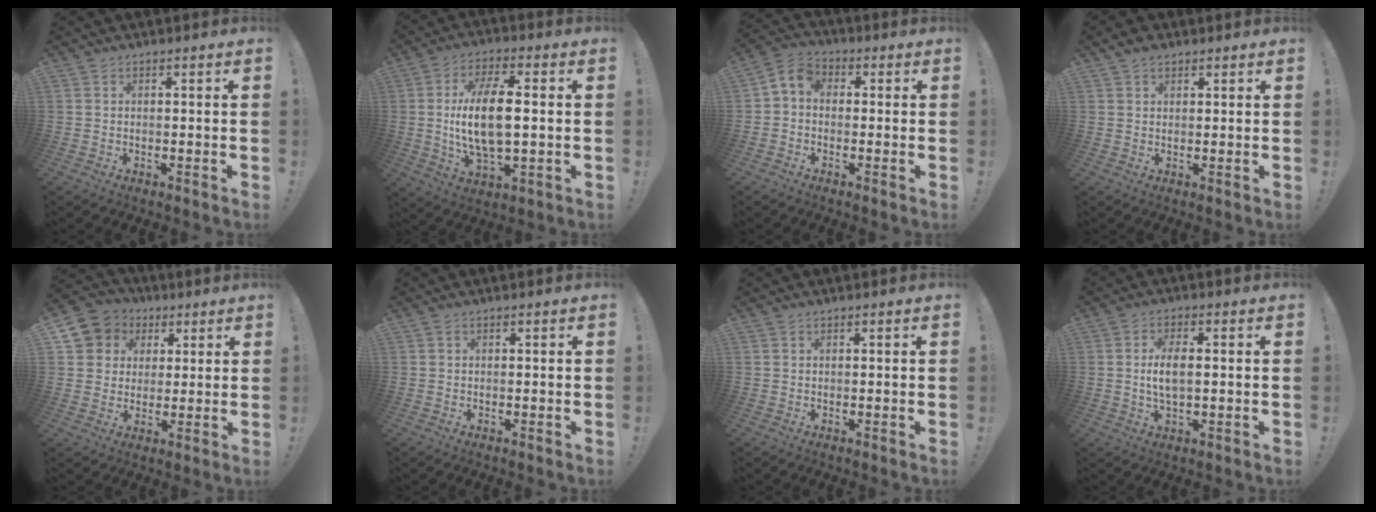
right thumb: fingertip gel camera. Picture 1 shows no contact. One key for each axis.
{"total": 15.8, "fx": 0.6, "fy": 6.7, "fz": 14.3, "tx": -0.275, "ty": -0.005, "tz": 0.000}
{"total": 4.8, "fx": -0.5, "fy": 3.7, "fz": 3.0, "tx": -0.067, "ty": 0.011, "tz": -0.005}
{"total": 2.8, "fx": 1.9, "fy": 1.7, "fz": 1.2, "tx": -0.017, "ty": -0.006, "tz": 0.035}
{"total": 9.3, "fx": 3.0, "fy": 8.5, "fz": 2.5, "tx": -0.042, "ty": -0.010, "tz": 0.066}
{"total": 0.0}
{"total": 0.0}
{"total": 6.3, "fx": 0.0, "fy": 2.6, "fz": 5.8, "tx": -0.107, "ty": -0.002, "tz": -0.003}